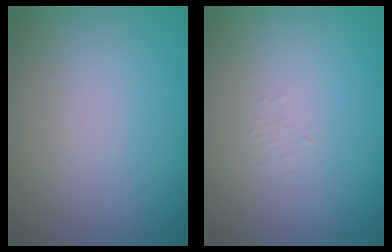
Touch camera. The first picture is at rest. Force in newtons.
{"total": 0.7, "press": 0.7, "slide": 0.1}